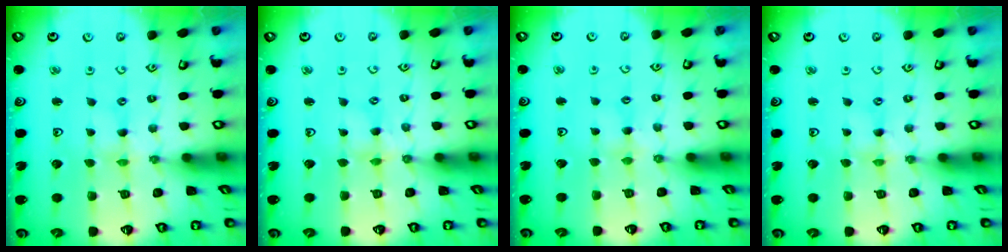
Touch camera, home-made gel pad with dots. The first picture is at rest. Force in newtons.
{"total": 1.6, "press": 1.6, "slide": 0.2}
{"total": 2.8, "press": 2.8, "slide": 0.4}
{"total": 0.0}